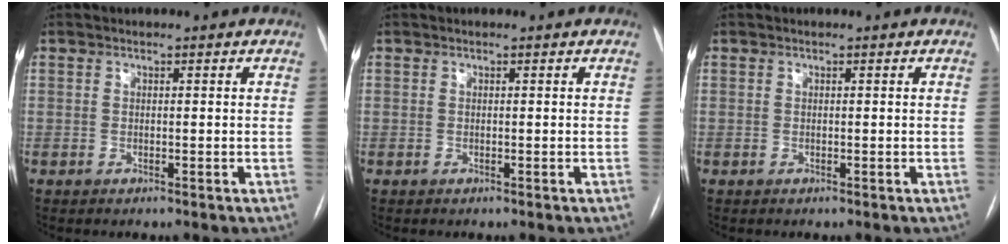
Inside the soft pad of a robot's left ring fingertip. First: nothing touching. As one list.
[{"total": 0.0}, {"total": 0.0}]